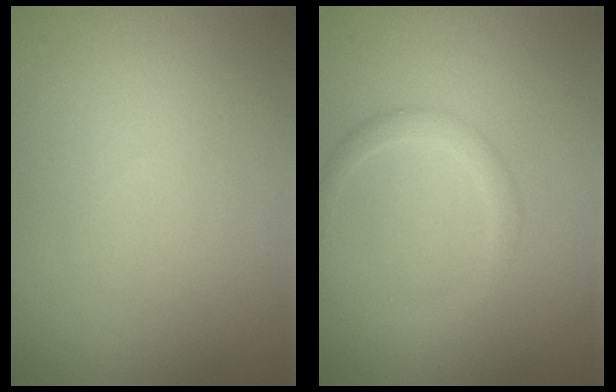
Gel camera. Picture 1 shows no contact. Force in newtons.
{"total": 1.7, "press": 1.7, "slide": 0.0}